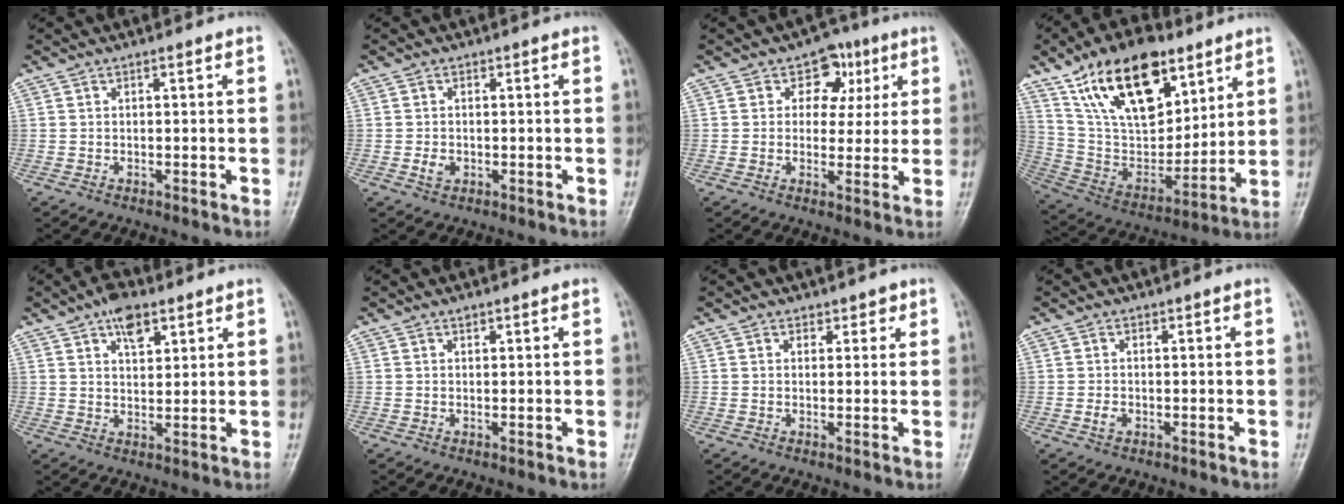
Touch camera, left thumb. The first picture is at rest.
{"total": 2.1, "force": [-0.5, 1.7, 1.2], "torque": [-0.015, 0.001, -0.007]}
{"total": 7.2, "force": [2.8, 5.8, 3.3], "torque": [0.002, -0.001, 0.032]}
{"total": 23.6, "force": [13.4, 12.3, 15.1], "torque": [-0.228, -0.045, 0.249]}
{"total": 6.4, "force": [3.7, 3.3, 4.0], "torque": [-0.047, -0.014, 0.057]}
{"total": 0.9, "force": [0.6, 0.5, 0.5], "torque": [-0.004, -0.003, 0.008]}
{"total": 2.3, "force": [1.5, 1.7, 0.3], "torque": [0.022, -0.006, 0.014]}
{"total": 1.6, "force": [-0.4, 1.2, 0.9], "torque": [-0.013, 0.001, -0.008]}